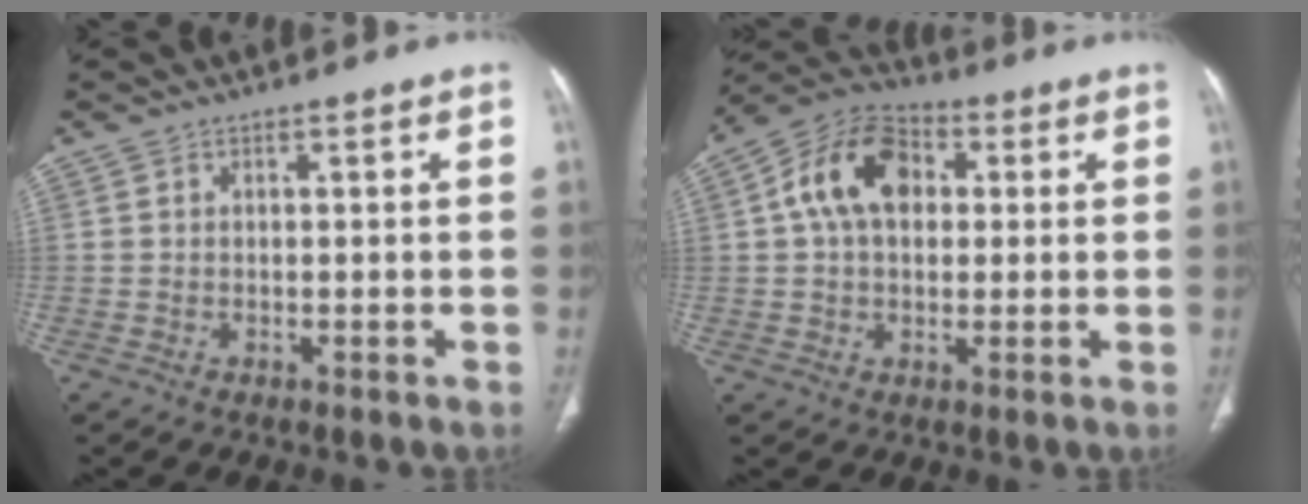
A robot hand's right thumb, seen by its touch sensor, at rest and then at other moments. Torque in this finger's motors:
{"motor_torque": [0.61, 0.68, 0.28, -0.16, 0.10]}